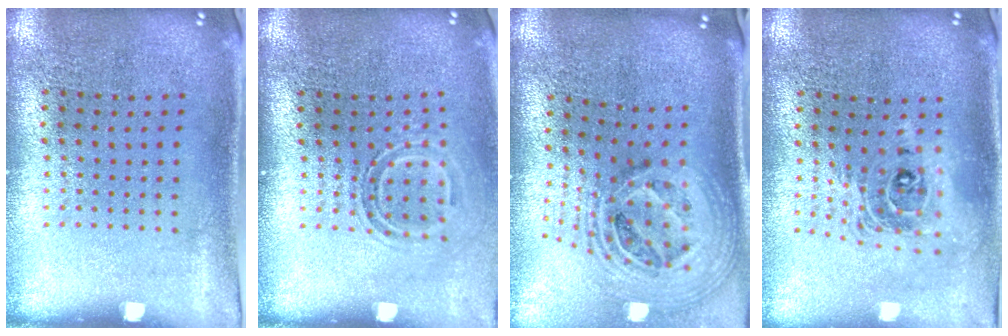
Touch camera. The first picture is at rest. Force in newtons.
{"total": 1.6, "press": 1.1, "slide": 1.2}
{"total": 2.5, "press": 1.8, "slide": 1.7}
{"total": 2.0, "press": 1.5, "slide": 1.3}